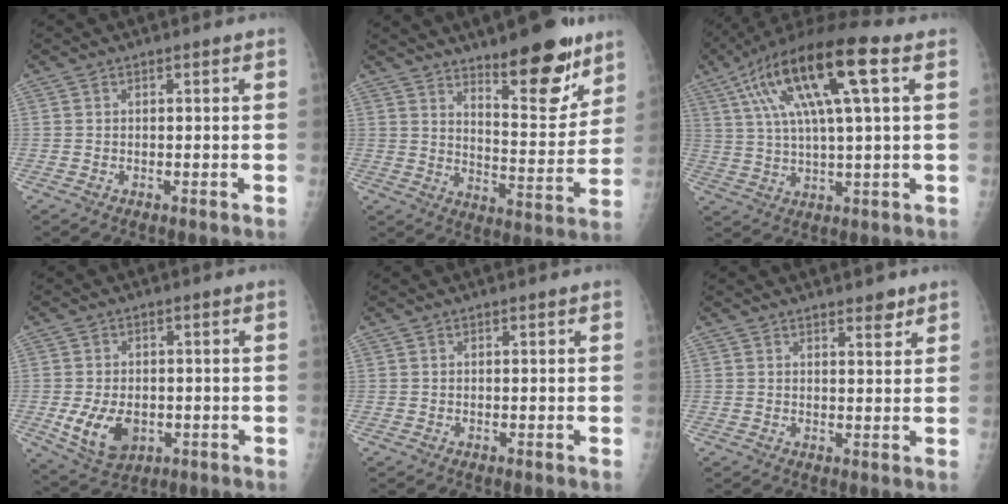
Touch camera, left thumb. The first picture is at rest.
{"total": 15.9, "force": [10.9, 4.8, 10.5], "torque": [-0.106, -0.081, 0.170]}
{"total": 19.3, "force": [7.2, 4.8, 17.2], "torque": [-0.327, 0.015, 0.123]}
{"total": 9.4, "force": [-2.3, 6.4, 6.5], "torque": [-0.104, 0.002, -0.025]}
{"total": 0.0}
{"total": 2.9, "force": [2.0, 1.1, 1.6], "torque": [-0.009, -0.012, 0.028]}